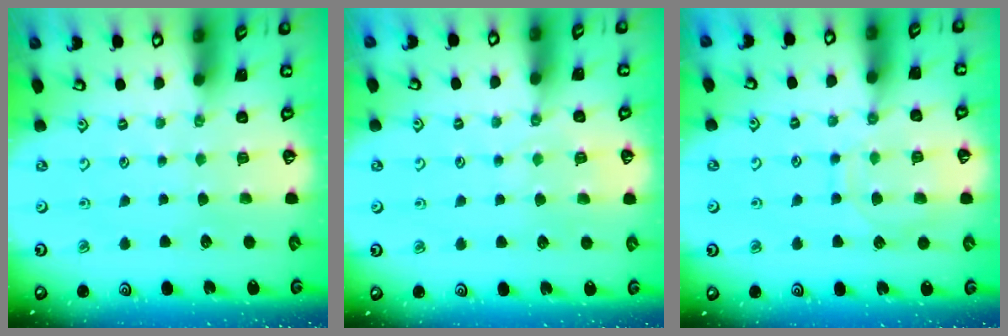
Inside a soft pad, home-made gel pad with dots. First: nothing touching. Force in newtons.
{"total": 5.2, "press": 5.2, "slide": 0.7}
{"total": 10.1, "press": 10.1, "slide": 1.0}